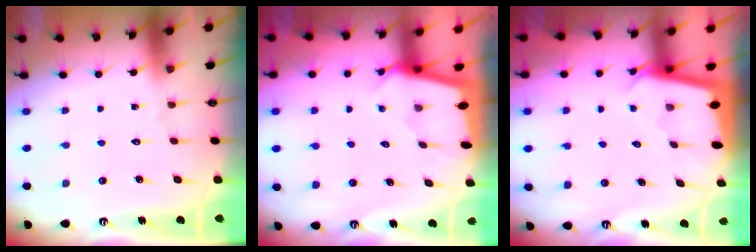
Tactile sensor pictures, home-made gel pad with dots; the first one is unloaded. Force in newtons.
{"total": 2.1, "press": 2.1, "slide": 0.2}
{"total": 2.0, "press": 2.0, "slide": 0.1}